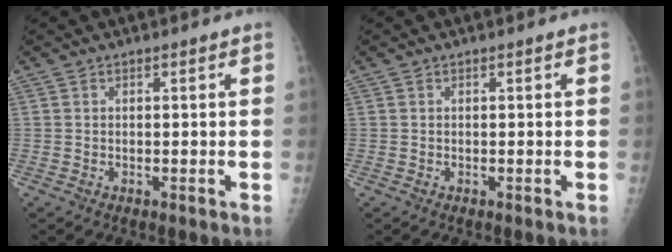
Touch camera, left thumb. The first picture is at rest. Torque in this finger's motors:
{"motor_torque": [0.00, 0.00, -0.05, -0.05, 0.00]}